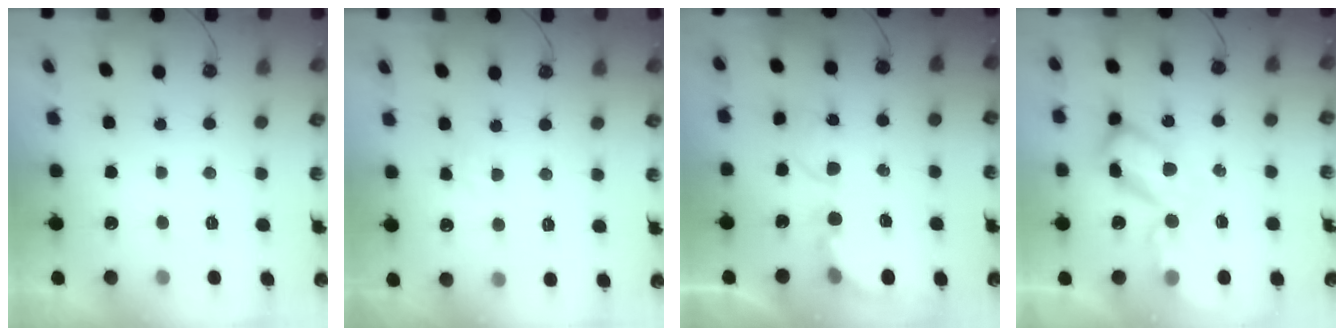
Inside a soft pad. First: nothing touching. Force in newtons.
{"total": 5.6, "press": 5.6, "slide": 0.6}
{"total": 6.4, "press": 6.3, "slide": 0.5}
{"total": 16.4, "press": 16.2, "slide": 2.1}